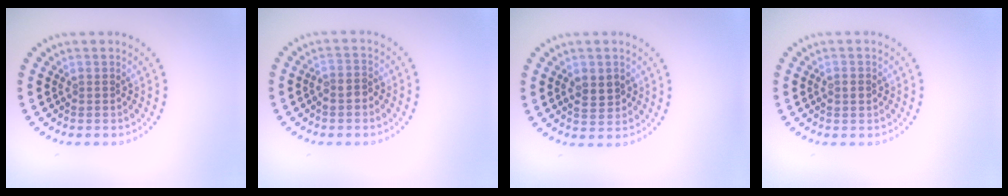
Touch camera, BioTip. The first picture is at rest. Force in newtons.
{"total": 1.2, "press": 1.0, "slide": 0.6}
{"total": 2.3, "press": 2.3, "slide": 0.3}
{"total": 1.3, "press": 1.3, "slide": 0.2}